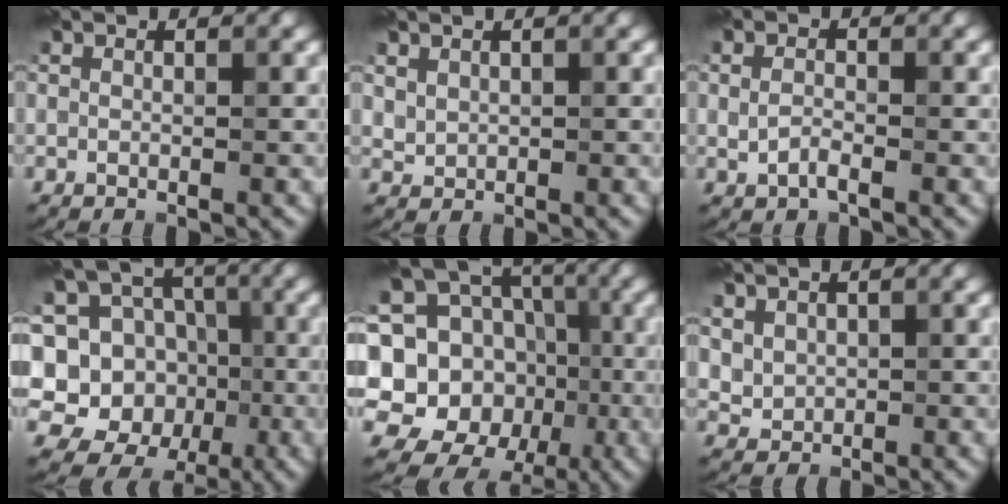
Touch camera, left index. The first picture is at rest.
{"total": 1.1, "force": [0.7, 0.8, 0.5], "torque": [-0.012, -0.003, 0.019]}
{"total": 1.5, "force": [-0.5, 0.8, 1.2], "torque": [-0.032, 0.001, -0.012]}
{"total": 13.7, "force": [-0.8, 12.6, 5.3], "torque": [-0.139, 0.030, -0.002]}
{"total": 17.4, "force": [-0.7, 15.1, 8.6], "torque": [-0.192, 0.034, -0.007]}
{"total": 1.7, "force": [0.6, 1.4, 0.8], "torque": [-0.020, -0.005, 0.019]}